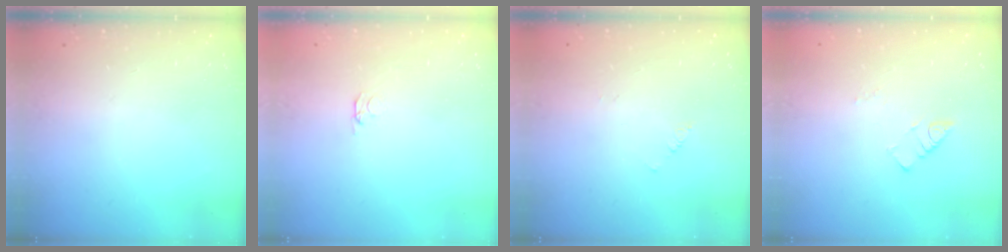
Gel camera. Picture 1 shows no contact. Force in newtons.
{"total": 2.1, "press": 2.0, "slide": 0.3}
{"total": 1.4, "press": 1.3, "slide": 0.3}
{"total": 4.0, "press": 4.0, "slide": 0.4}